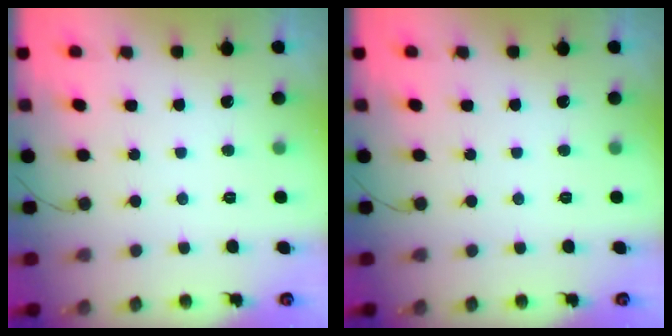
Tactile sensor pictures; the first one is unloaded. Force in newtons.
{"total": 0.0}